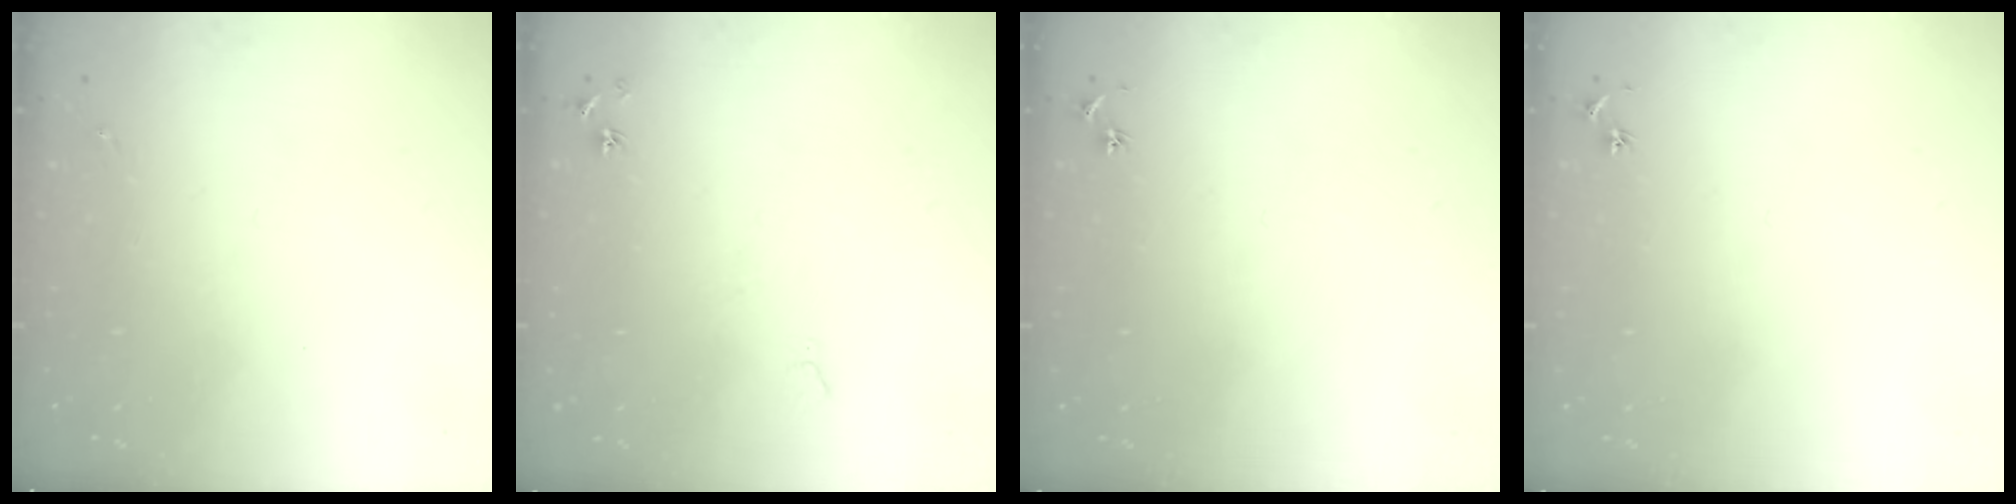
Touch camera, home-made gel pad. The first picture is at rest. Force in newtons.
{"total": 4.7, "press": 4.7, "slide": 0.7}
{"total": 2.5, "press": 2.5, "slide": 0.3}
{"total": 2.5, "press": 2.5, "slide": 0.3}